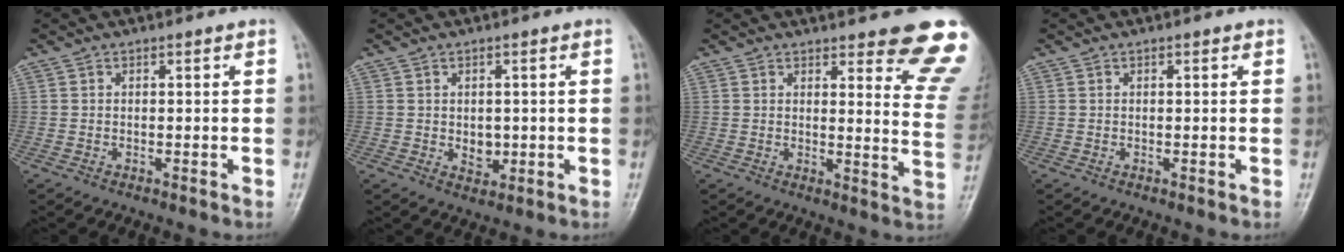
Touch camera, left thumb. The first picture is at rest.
{"total": 3.6, "force": [-0.2, 2.7, 2.5], "torque": [-0.022, -0.004, 0.004]}
{"total": 12.7, "force": [10.2, 2.9, 6.9], "torque": [-0.039, -0.077, 0.097]}
{"total": 0.5, "force": [0.2, 0.2, 0.5], "torque": [-0.008, 0.001, 0.001]}